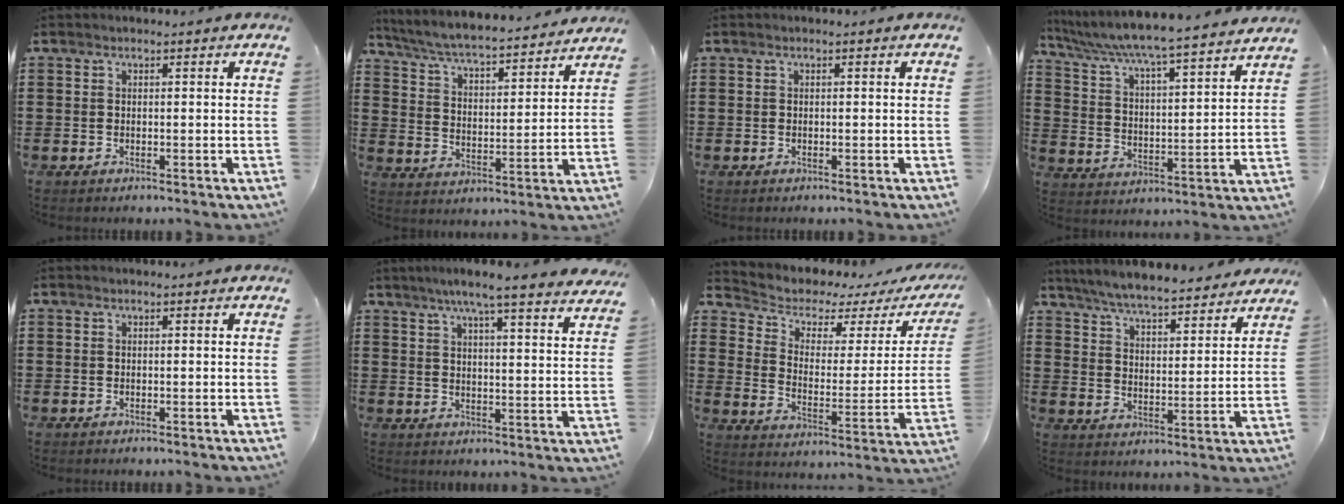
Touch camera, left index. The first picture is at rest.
{"total": 5.4, "force": [5.1, 0.0, 1.6], "torque": [-0.055, -0.040, 0.082]}
{"total": 0.0}
{"total": 5.5, "force": [5.1, -0.9, 1.8], "torque": [-0.061, -0.047, 0.077]}
{"total": 0.0}
{"total": 6.2, "force": [5.2, -0.6, 3.2], "torque": [-0.079, -0.023, 0.088]}
{"total": 3.8, "force": [3.1, 1.9, 1.0], "torque": [-0.047, -0.021, 0.046]}
{"total": 6.8, "force": [6.3, 0.7, 2.6], "torque": [-0.073, -0.024, 0.113]}